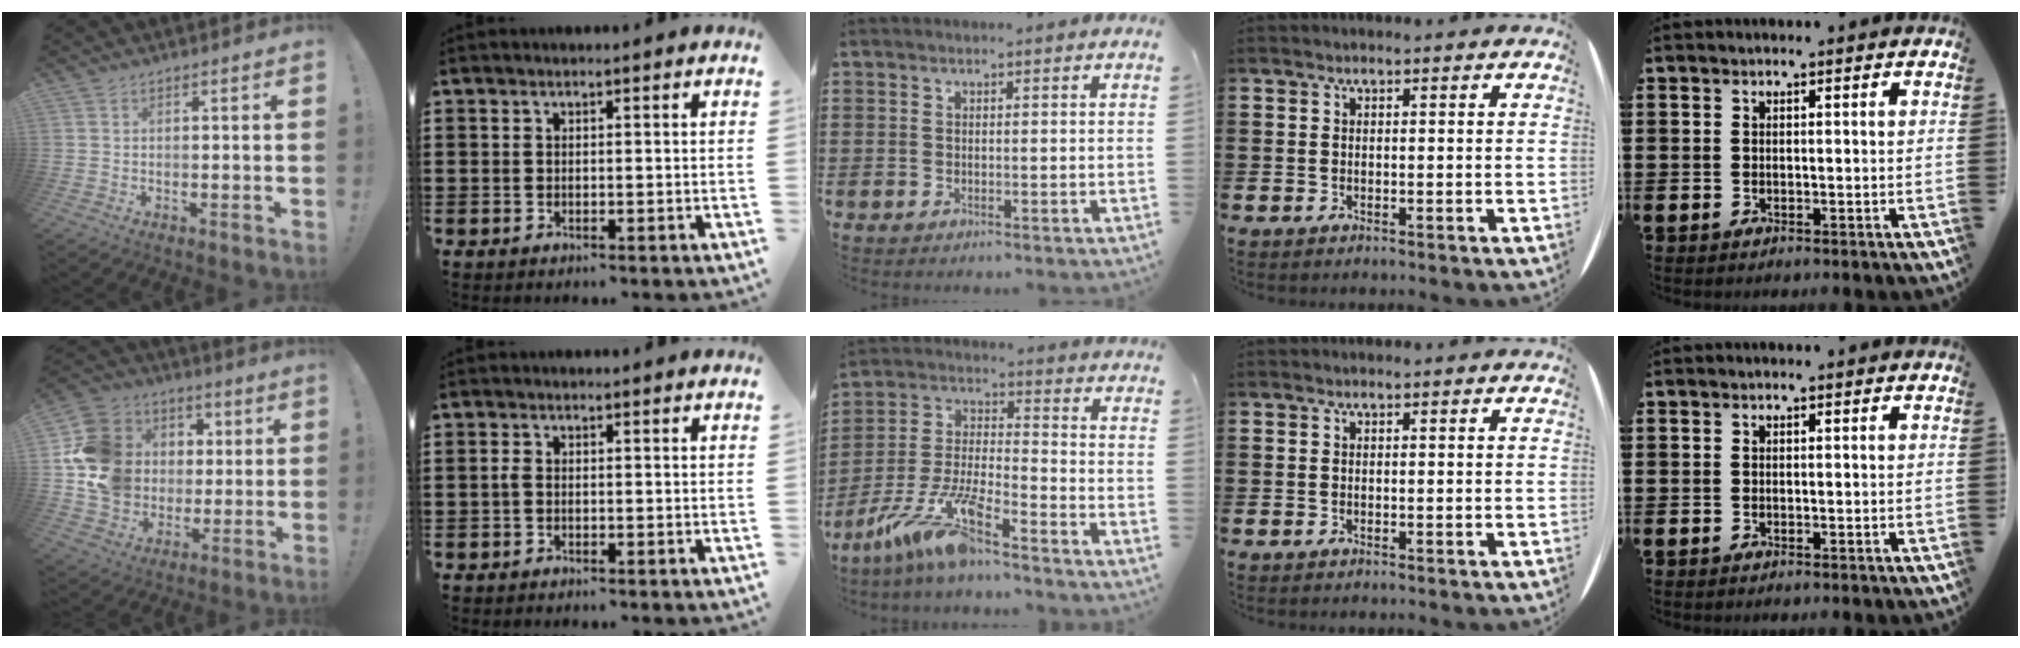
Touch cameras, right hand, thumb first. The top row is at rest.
{"thumb": {"total": 17.9, "force": [1.5, 16.3, 7.2], "torque": [-0.105, 0.010, 0.060]}, "index": {"total": 1.0, "force": [-0.3, 0.4, 0.8], "torque": [-0.025, -0.003, -0.008]}, "middle": {"total": 11.3, "force": [-8.8, 1.2, 6.9], "torque": [-0.156, 0.000, -0.176]}}